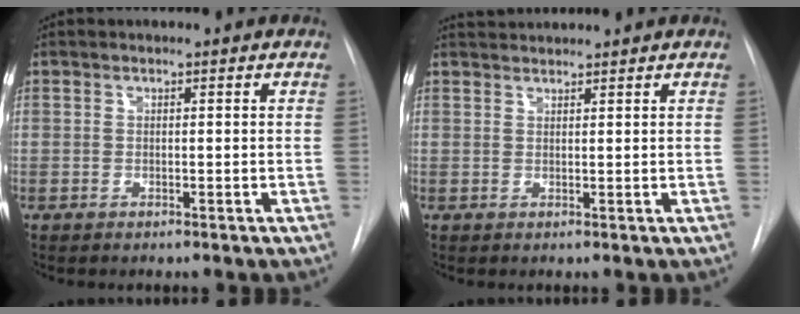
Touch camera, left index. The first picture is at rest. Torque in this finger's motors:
{"motor_torque": [-0.37, -1.12, 0.08, 0.03]}